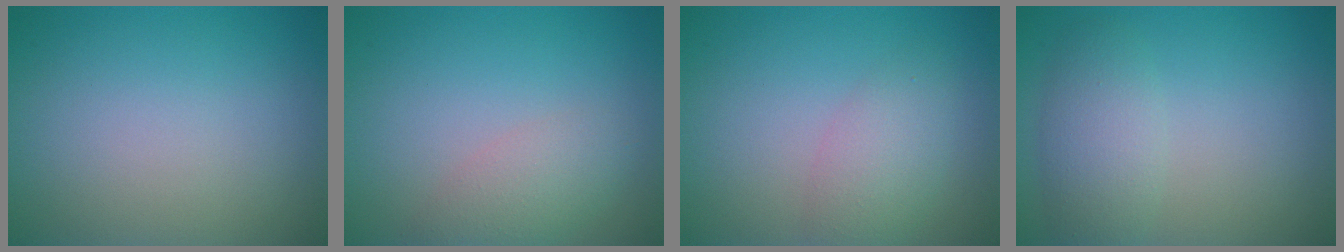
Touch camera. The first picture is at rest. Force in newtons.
{"total": 2.8, "press": 2.8, "slide": 0.1}
{"total": 3.2, "press": 3.2, "slide": 0.0}
{"total": 3.2, "press": 3.2, "slide": 0.1}